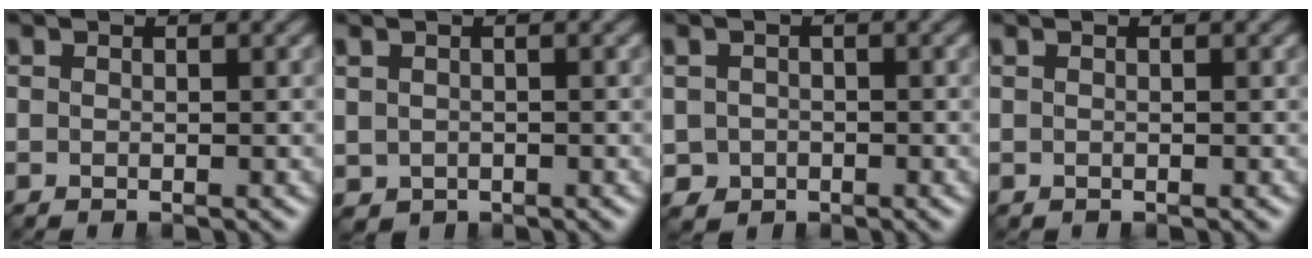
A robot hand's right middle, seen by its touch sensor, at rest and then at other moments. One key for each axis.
{"total": 1.0, "fx": -0.1, "fy": 0.9, "fz": 0.5, "tx": -0.016, "ty": -0.003, "tz": 0.000}
{"total": 1.9, "fx": -0.6, "fy": 1.7, "fz": 0.6, "tx": -0.016, "ty": -0.004, "tz": -0.010}
{"total": 0.0}